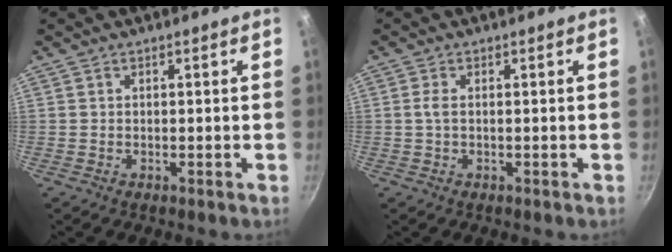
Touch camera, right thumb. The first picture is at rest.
{"total": 1.5, "force": [0.0, 0.6, 1.4], "torque": [-0.035, 0.004, -0.002]}